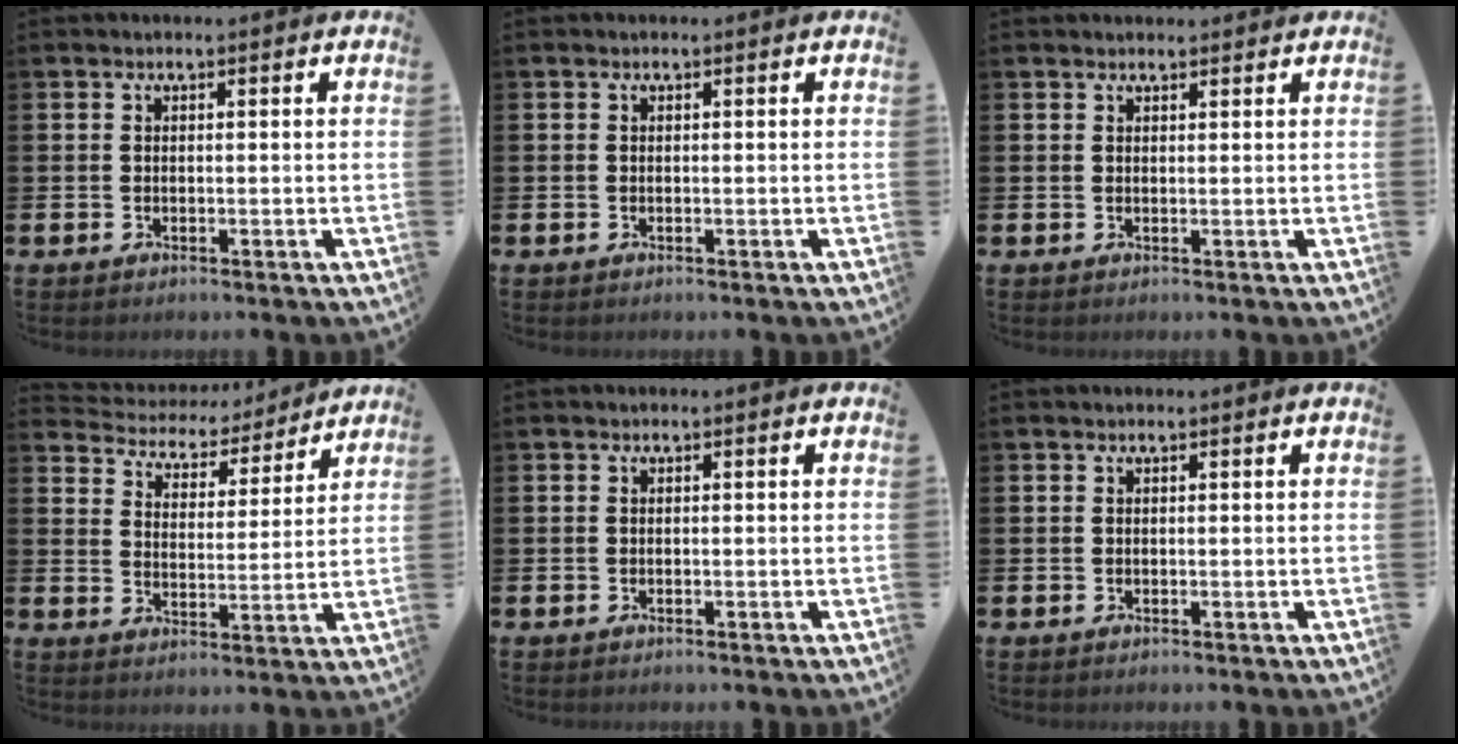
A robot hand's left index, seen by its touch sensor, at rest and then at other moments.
{"total": 0.0}
{"total": 1.0, "force": [1.0, 0.2, 0.1], "torque": [0.005, 0.000, 0.016]}
{"total": 4.7, "force": [4.3, 1.8, 0.2], "torque": [-0.032, -0.040, 0.068]}
{"total": 0.0}
{"total": 0.0}